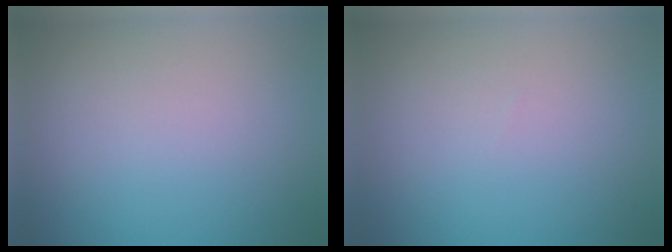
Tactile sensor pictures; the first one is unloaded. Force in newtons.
{"total": 0.0}